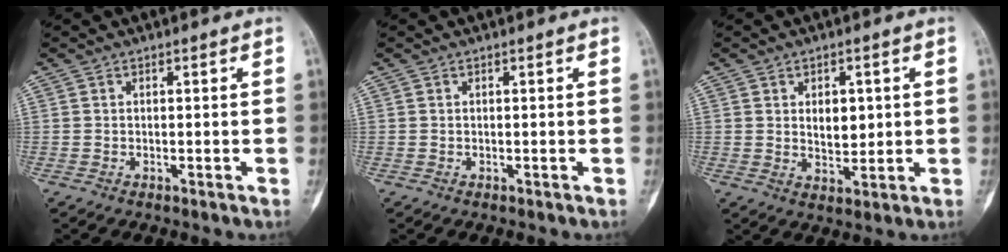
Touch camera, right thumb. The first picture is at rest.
{"total": 0.0}
{"total": 5.5, "force": [1.0, 3.7, 3.9], "torque": [-0.030, -0.009, 0.021]}